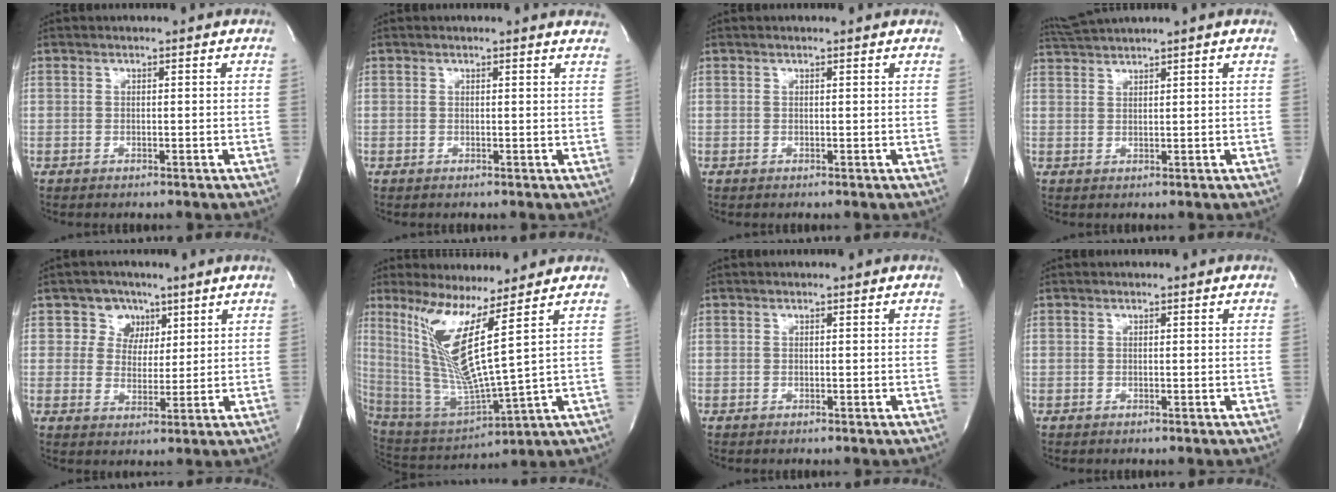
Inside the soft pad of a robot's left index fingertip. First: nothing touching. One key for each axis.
{"total": 2.0, "fx": 2.0, "fy": 0.1, "fz": 0.2, "tx": -0.011, "ty": -0.012, "tz": 0.006}
{"total": 0.8, "fx": 0.7, "fy": 0.0, "fz": 0.3, "tx": -0.010, "ty": 0.007, "tz": 0.009}
{"total": 3.5, "fx": 3.2, "fy": -1.4, "fz": 0.7, "tx": -0.020, "ty": 0.010, "tz": 0.069}
{"total": 4.6, "fx": 2.5, "fy": 3.9, "fz": 0.1, "tx": 0.002, "ty": 0.006, "tz": 0.044}
{"total": 12.3, "fx": 5.4, "fy": -1.3, "fz": 10.9, "tx": -0.237, "ty": -0.026, "tz": 0.119}
{"total": 0.0}
{"total": 0.0}